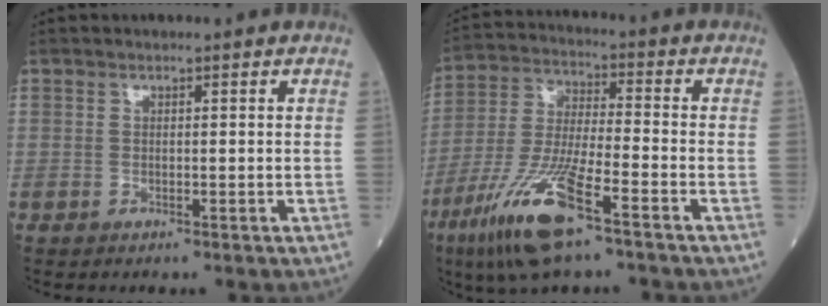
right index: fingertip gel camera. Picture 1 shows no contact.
{"total": 13.5, "force": [-7.7, 1.7, 11.0], "torque": [-0.232, -0.028, -0.146]}